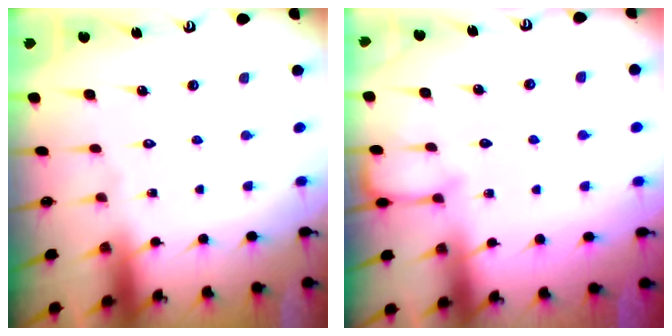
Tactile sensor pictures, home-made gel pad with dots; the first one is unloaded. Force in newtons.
{"total": 3.6, "press": 3.6, "slide": 0.4}